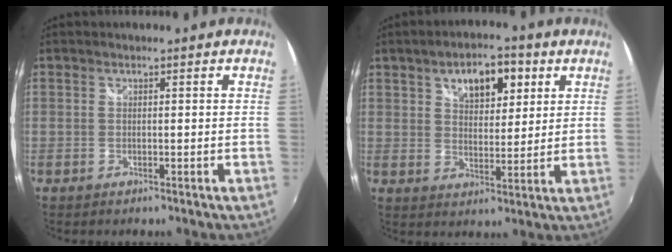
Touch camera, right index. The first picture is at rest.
{"total": 9.5, "force": [4.6, 5.1, 6.6], "torque": [-0.099, 0.021, 0.074]}